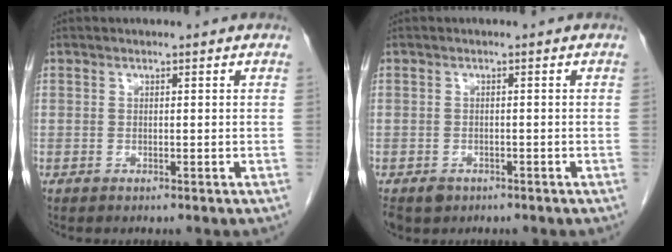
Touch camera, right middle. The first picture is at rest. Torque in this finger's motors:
{"motor_torque": [-0.01, 0.04, 0.00, 0.00]}